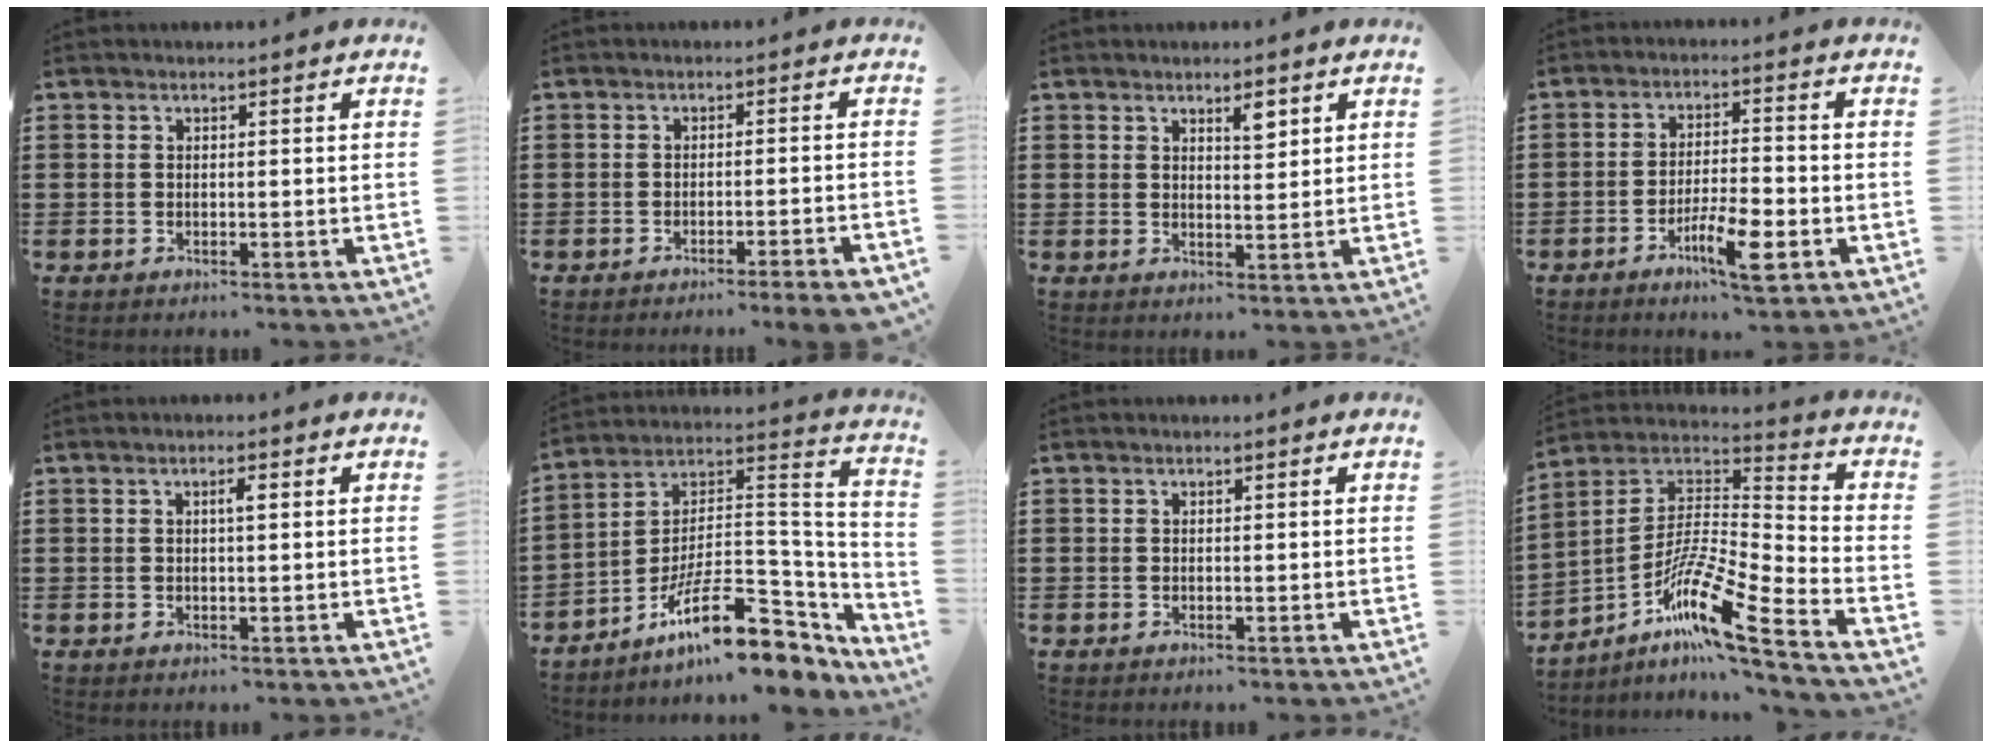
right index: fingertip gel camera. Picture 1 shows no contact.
{"total": 2.6, "force": [-2.1, -0.4, 1.5], "torque": [-0.023, -0.003, -0.042]}
{"total": 2.8, "force": [2.2, 1.4, 0.9], "torque": [-0.008, 0.001, 0.038]}
{"total": 7.3, "force": [-3.5, 1.6, 6.1], "torque": [-0.117, -0.004, -0.064]}
{"total": 1.6, "force": [0.4, 0.3, 1.5], "torque": [-0.028, 0.004, 0.004]}
{"total": 14.6, "force": [-8.7, 5.7, 10.2], "torque": [-0.157, 0.013, -0.149]}
{"total": 0.0}
{"total": 11.6, "force": [-7.5, 0.9, 8.8], "torque": [-0.181, -0.014, -0.153]}